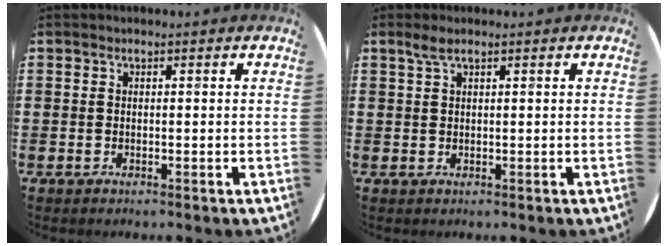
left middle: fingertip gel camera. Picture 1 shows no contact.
{"total": 1.6, "force": [1.1, 0.3, 1.2], "torque": [-0.024, 0.004, 0.019]}